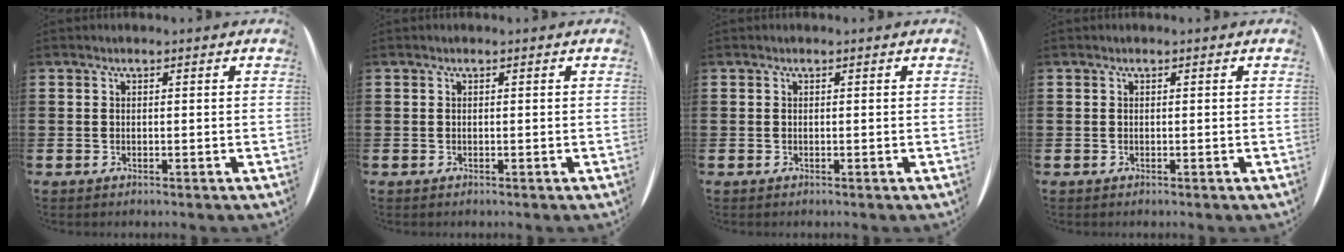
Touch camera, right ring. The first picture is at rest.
{"total": 0.0}
{"total": 0.0}
{"total": 0.0}